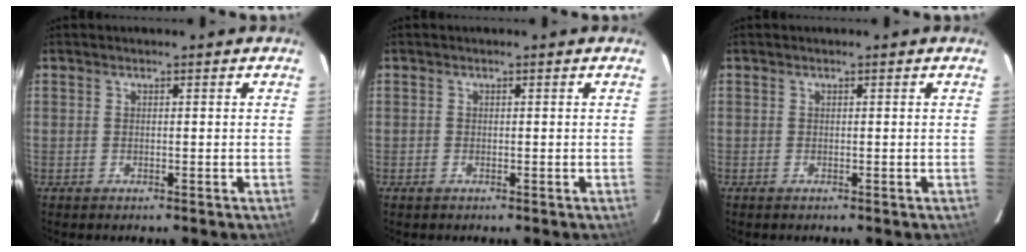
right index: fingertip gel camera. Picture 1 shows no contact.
{"total": 0.5, "force": [-0.3, 0.4, 0.1], "torque": [-0.002, -0.001, -0.007]}
{"total": 0.0}